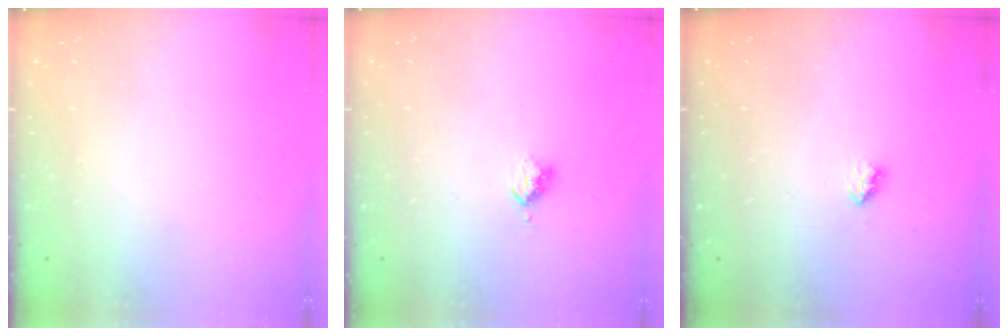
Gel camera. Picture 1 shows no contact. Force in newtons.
{"total": 3.0, "press": 2.9, "slide": 0.4}
{"total": 2.7, "press": 2.7, "slide": 0.4}